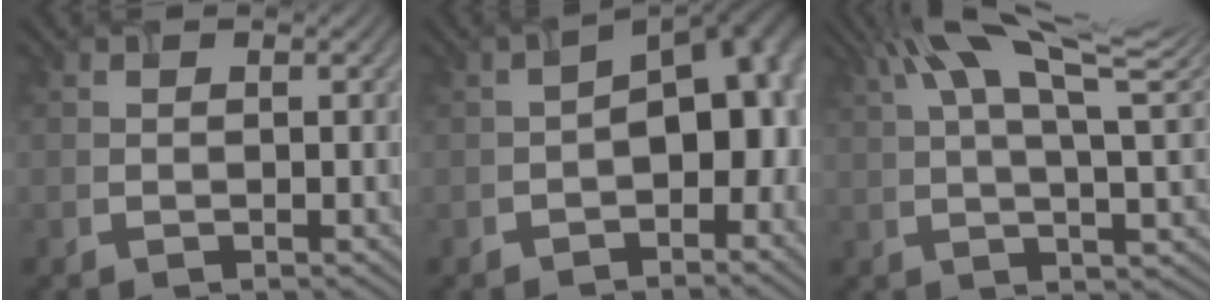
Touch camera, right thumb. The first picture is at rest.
{"total": 10.7, "force": [-1.7, 6.6, 8.2], "torque": [-0.086, -0.005, -0.021]}
{"total": 14.4, "force": [7.4, 3.7, 11.7], "torque": [-0.201, 0.023, 0.108]}